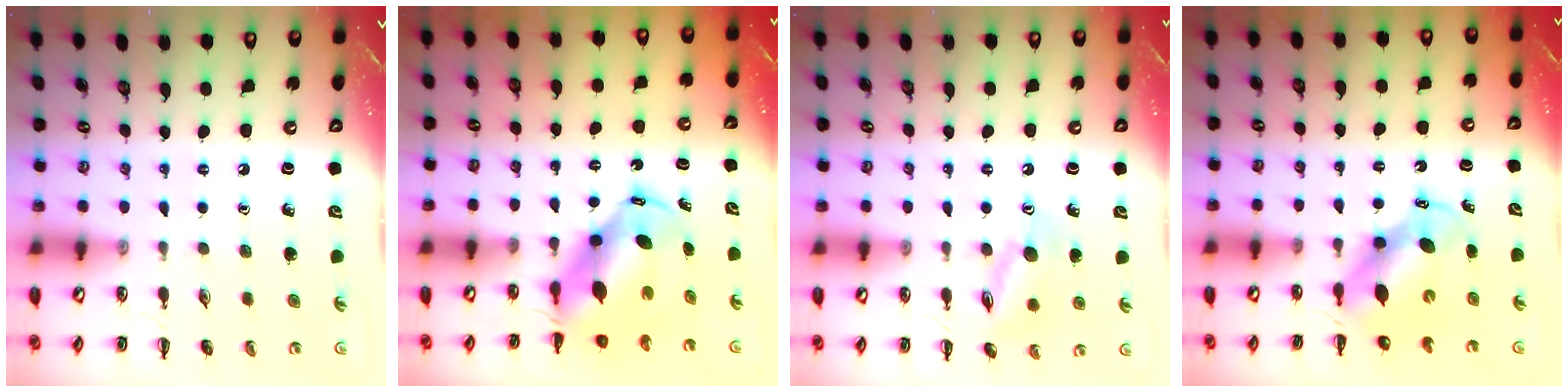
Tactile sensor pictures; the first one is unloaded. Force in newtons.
{"total": 6.7, "press": 6.4, "slide": 2.1}
{"total": 11.1, "press": 11.1, "slide": 1.0}
{"total": 6.4, "press": 6.3, "slide": 0.9}